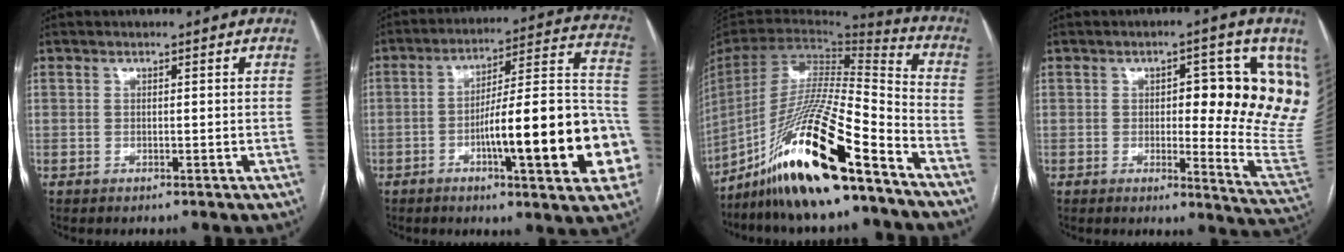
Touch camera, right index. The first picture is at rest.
{"total": 21.4, "force": [-6.3, 2.9, 20.3], "torque": [-0.224, 0.026, -0.082]}
{"total": 22.6, "force": [-15.3, 1.8, 16.5], "torque": [-0.327, -0.031, -0.277]}
{"total": 15.4, "force": [3.6, 3.9, 14.5], "torque": [-0.137, 0.003, 0.041]}